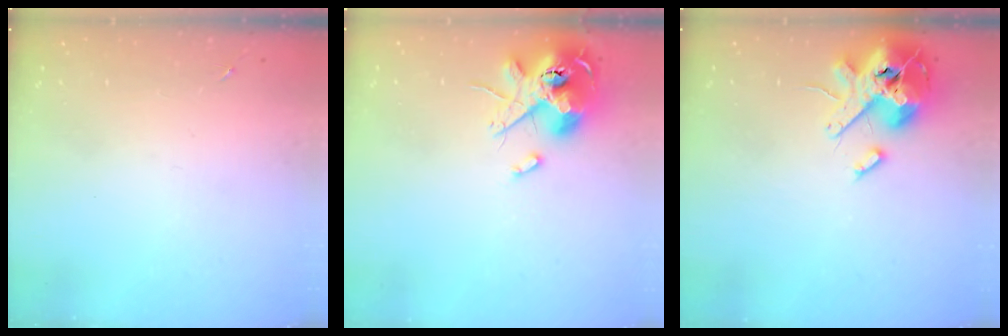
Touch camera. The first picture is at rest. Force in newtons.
{"total": 14.2, "press": 14.0, "slide": 2.0}
{"total": 15.4, "press": 15.2, "slide": 2.6}